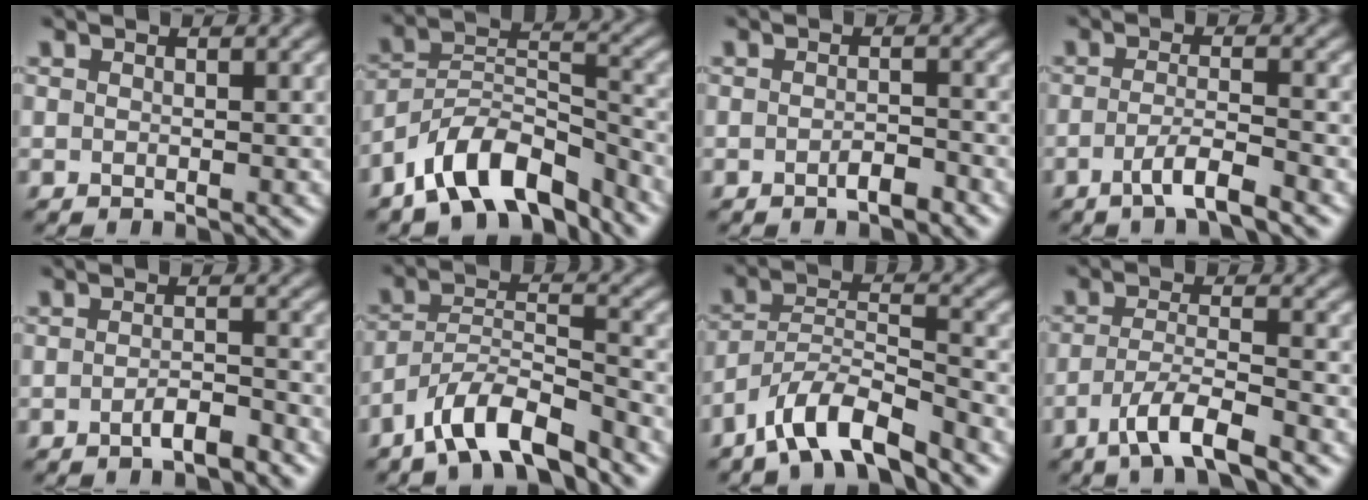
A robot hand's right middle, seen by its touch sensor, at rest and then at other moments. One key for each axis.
{"total": 8.5, "fx": -6.1, "fy": 3.8, "fz": 4.5, "tx": -0.069, "ty": 0.003, "tz": -0.122}
{"total": 1.4, "fx": -0.8, "fy": 0.5, "fz": 1.1, "tx": -0.022, "ty": 0.004, "tz": -0.014}
{"total": 3.0, "fx": -1.6, "fy": 0.5, "fz": 2.5, "tx": -0.045, "ty": 0.004, "tz": -0.037}
{"total": 2.0, "fx": -1.1, "fy": 0.6, "fz": 1.5, "tx": -0.028, "ty": 0.008, "tz": -0.020}
{"total": 6.4, "fx": -5.0, "fy": 1.6, "fz": 3.6, "tx": -0.065, "ty": 0.005, "tz": -0.089}
{"total": 6.1, "fx": -4.8, "fy": 1.5, "fz": 3.5, "tx": -0.063, "ty": 0.005, "tz": -0.088}
{"total": 4.6, "fx": -2.9, "fy": 0.8, "fz": 3.4, "tx": -0.067, "ty": 0.003, "tz": -0.058}